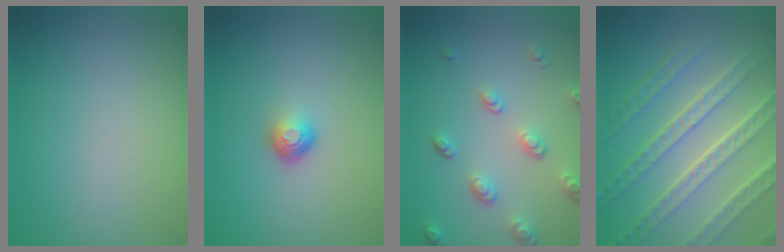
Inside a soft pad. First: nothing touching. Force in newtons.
{"total": 1.7, "press": 1.1, "slide": 1.3}
{"total": 3.3, "press": 2.7, "slide": 2.0}
{"total": 7.9, "press": 5.7, "slide": 5.5}